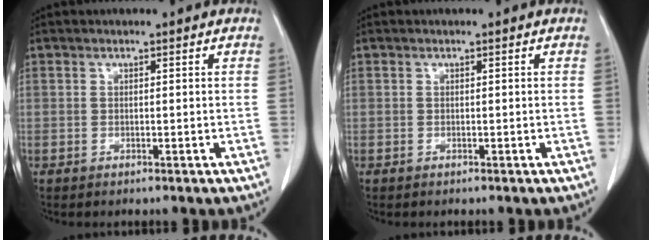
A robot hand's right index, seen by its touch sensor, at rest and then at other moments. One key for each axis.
{"total": 0.0}